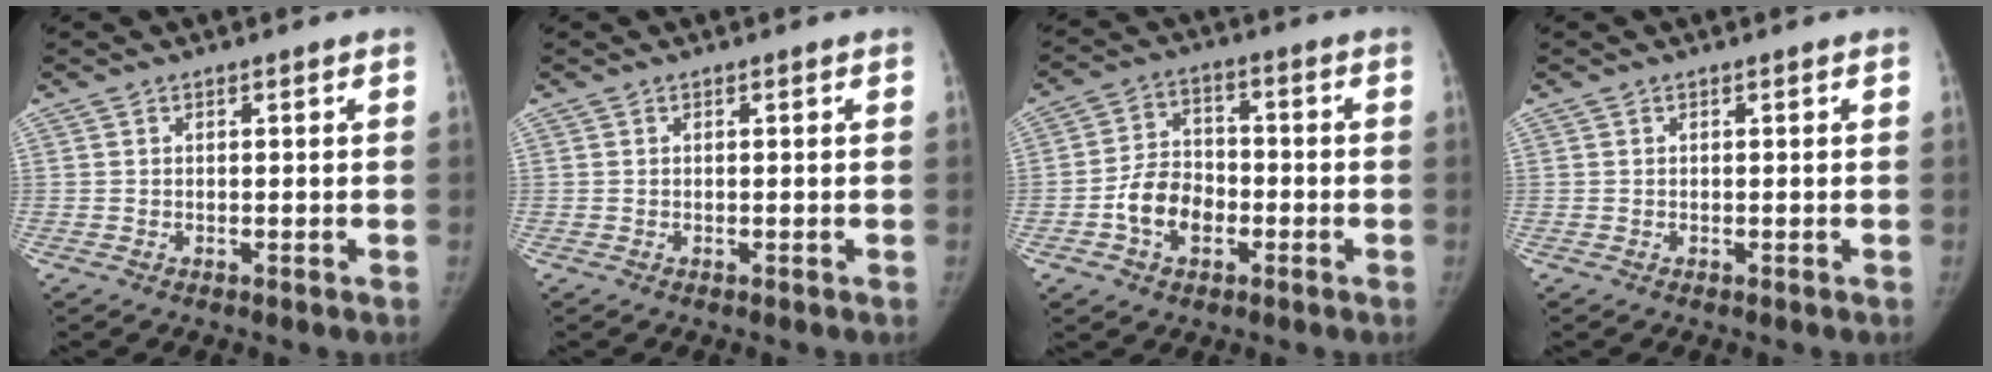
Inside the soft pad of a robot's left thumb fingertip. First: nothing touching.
{"total": 0.0}
{"total": 9.1, "force": [-2.9, 6.6, 5.6], "torque": [-0.078, 0.026, -0.057]}
{"total": 0.0}